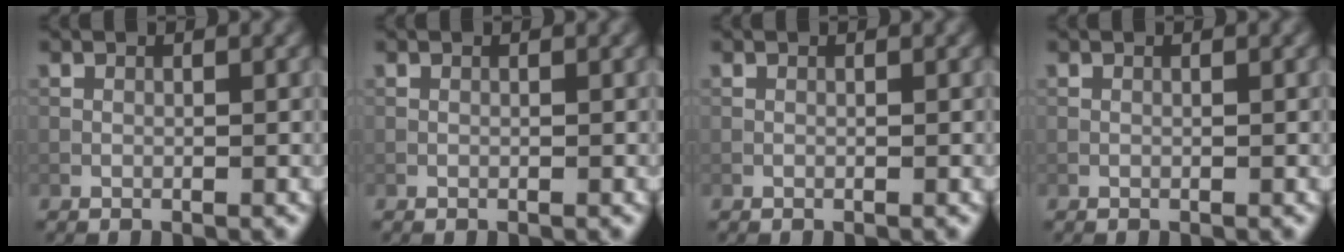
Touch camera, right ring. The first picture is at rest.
{"total": 0.0}
{"total": 0.0}
{"total": 0.0}